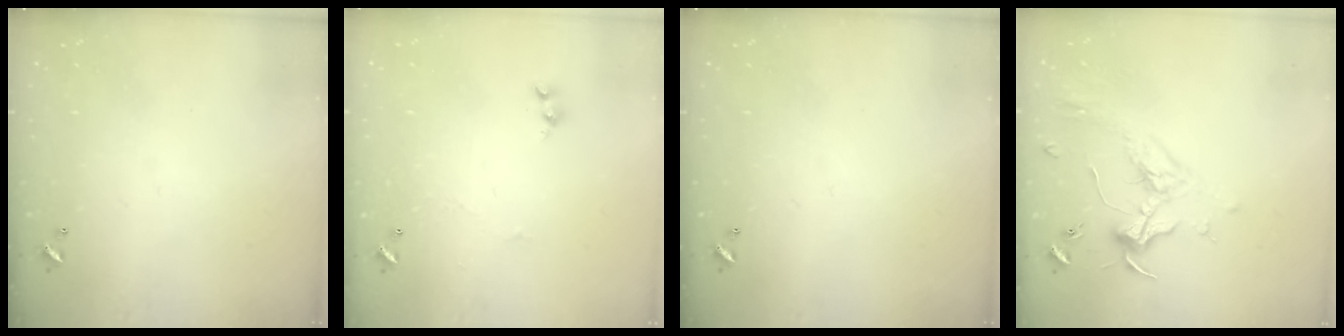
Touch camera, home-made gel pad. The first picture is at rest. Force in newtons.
{"total": 1.6, "press": 1.6, "slide": 0.2}
{"total": 0.0}
{"total": 2.0, "press": 1.9, "slide": 0.7}